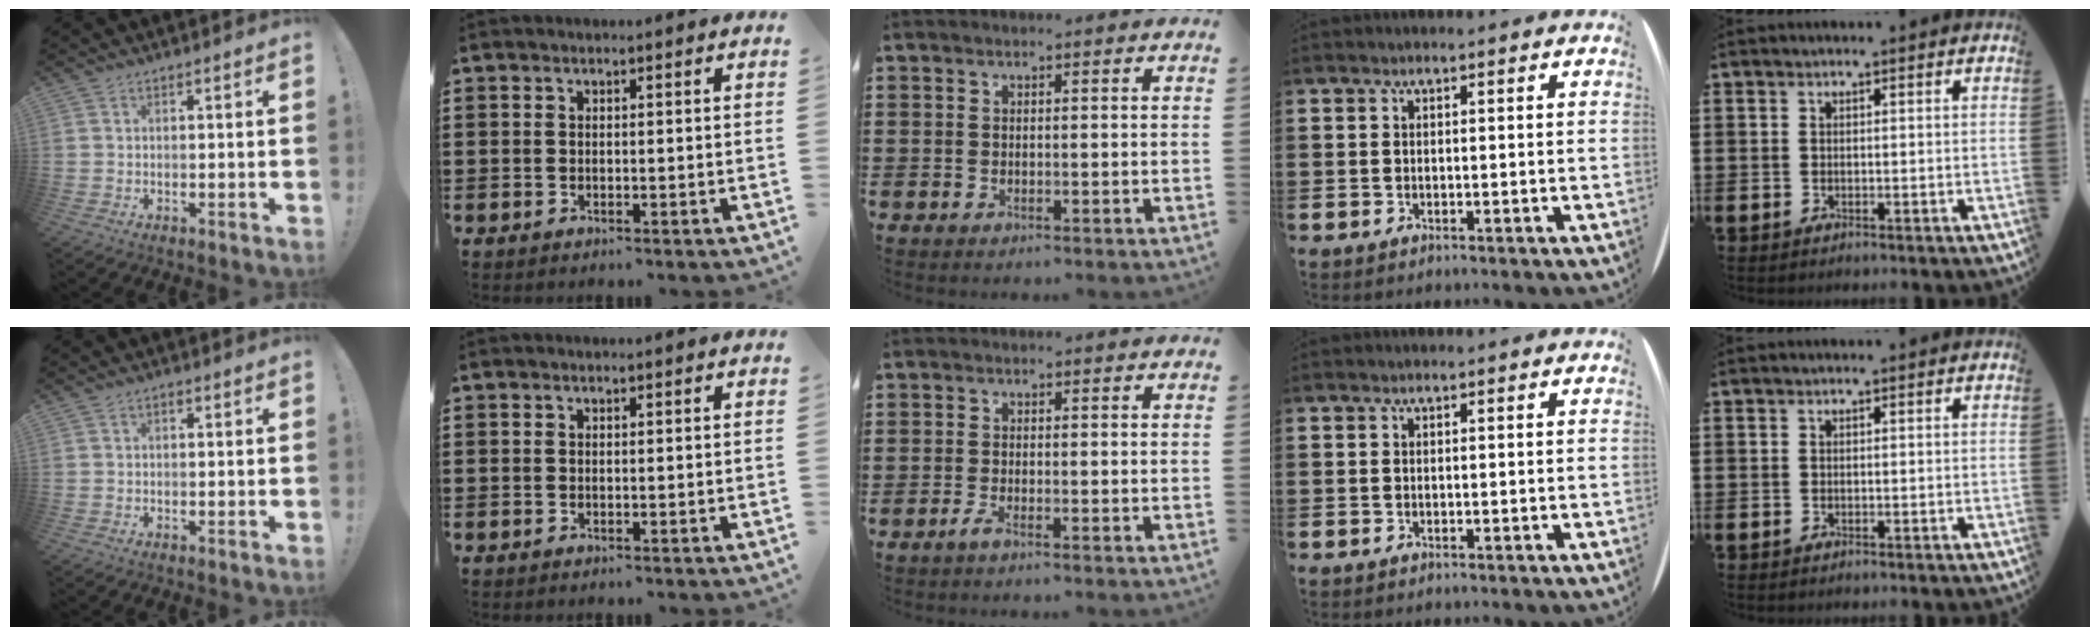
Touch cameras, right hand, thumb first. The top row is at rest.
{"thumb": {"total": 0.6, "force": [-0.2, 0.4, 0.5], "torque": [-0.011, 0.004, -0.004]}, "middle": {"total": 1.2, "force": [-0.7, 0.1, 0.9], "torque": [-0.017, -0.002, -0.012]}}